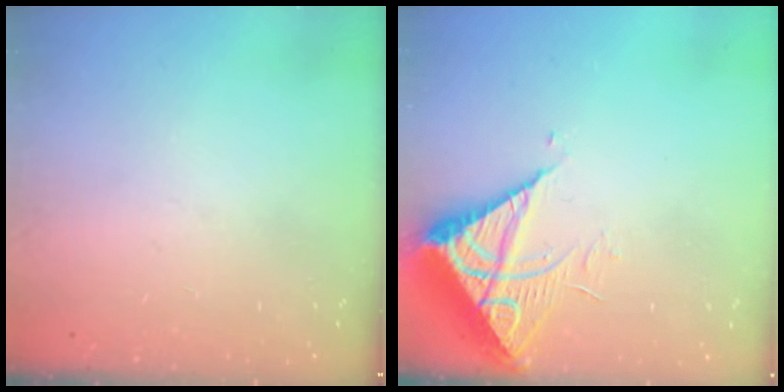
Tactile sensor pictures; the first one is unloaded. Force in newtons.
{"total": 7.8, "press": 7.8, "slide": 0.8}